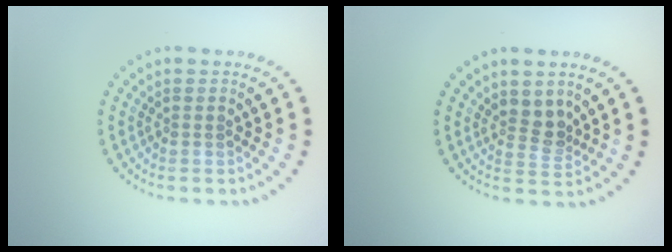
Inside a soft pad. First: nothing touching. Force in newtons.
{"total": 2.2, "press": 1.7, "slide": 1.4}